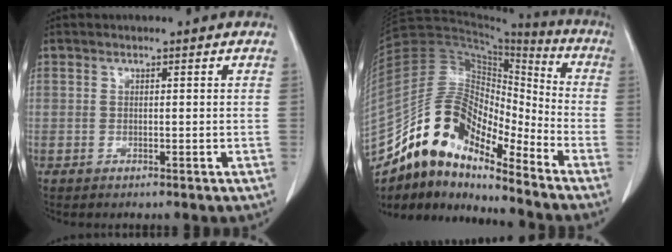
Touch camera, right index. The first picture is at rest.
{"total": 17.4, "force": [-13.2, 4.8, 10.4], "torque": [-0.181, 0.048, -0.235]}